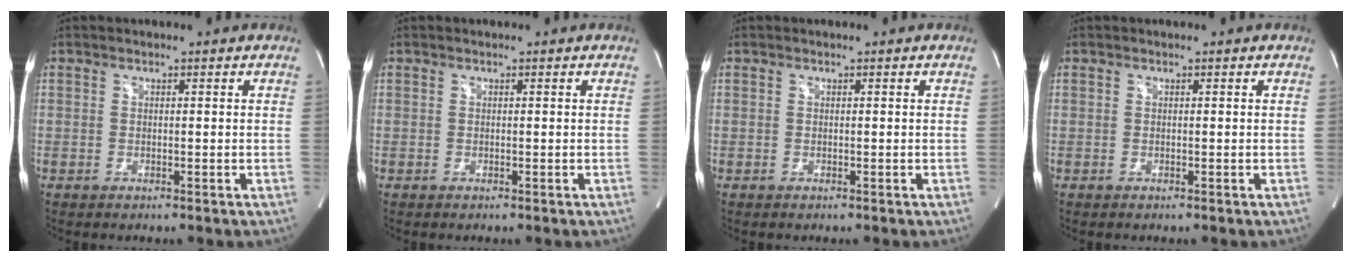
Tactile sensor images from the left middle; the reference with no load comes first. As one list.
[{"total": 0.0}, {"total": 0.0}, {"total": 0.0}]